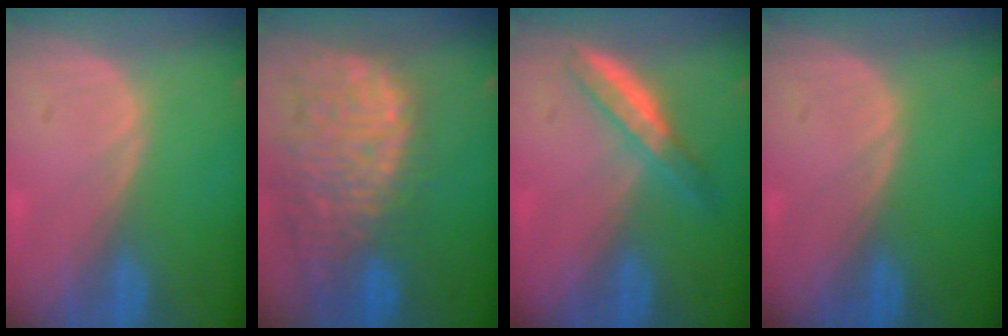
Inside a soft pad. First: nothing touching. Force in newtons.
{"total": 14.2, "press": 11.8, "slide": 7.9}
{"total": 5.3, "press": 4.7, "slide": 2.4}
{"total": 0.0}